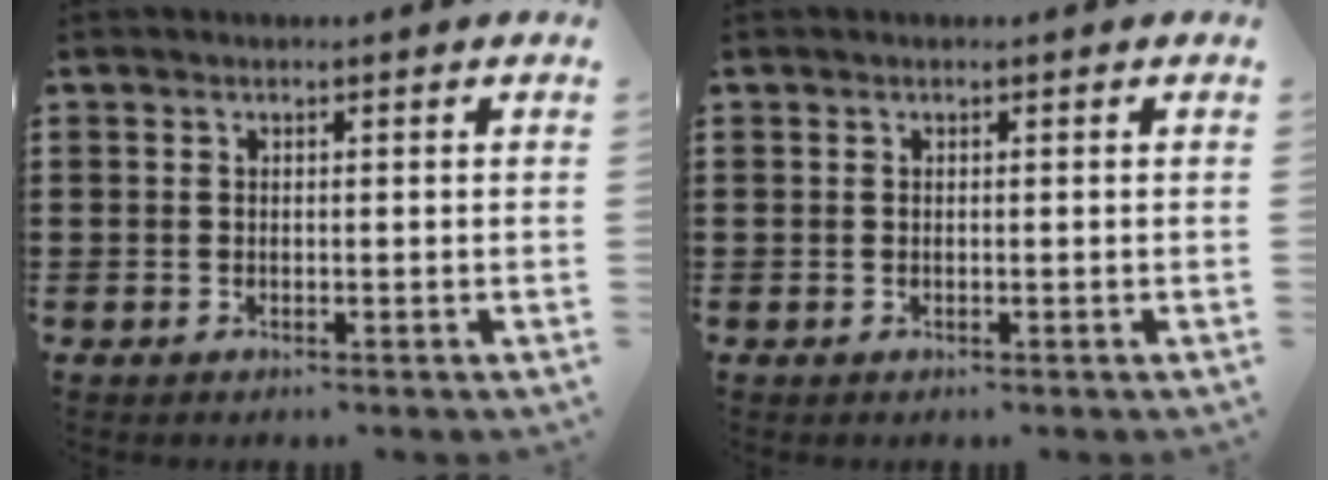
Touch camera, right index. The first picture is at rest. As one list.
[{"total": 0.0}]